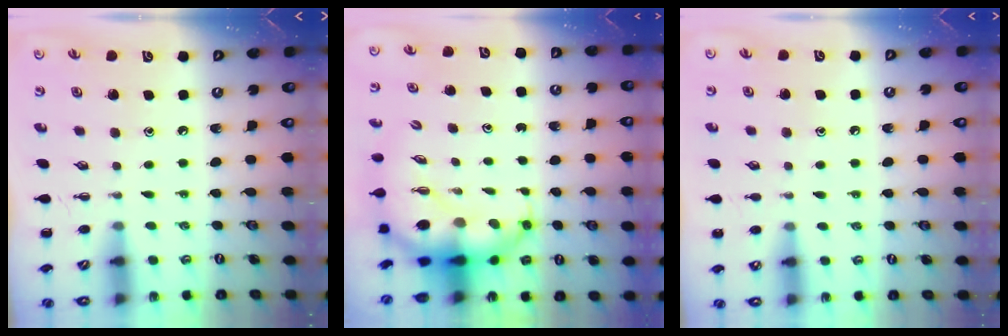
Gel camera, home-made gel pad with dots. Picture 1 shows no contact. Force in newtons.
{"total": 9.7, "press": 9.4, "slide": 2.4}
{"total": 4.8, "press": 4.6, "slide": 1.3}